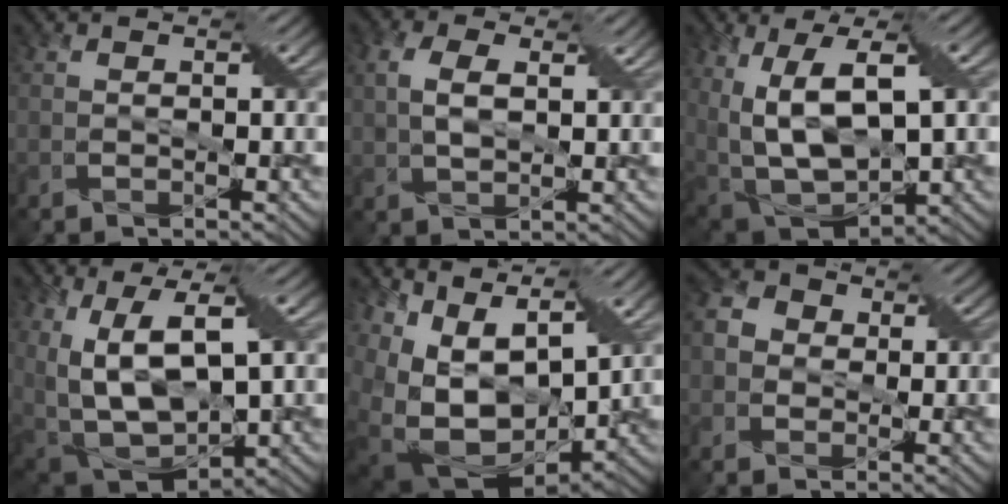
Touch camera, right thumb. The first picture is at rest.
{"total": 5.4, "force": [1.3, 3.2, 4.2], "torque": [-0.102, 0.007, 0.022]}
{"total": 14.5, "force": [2.1, 7.9, 12.0], "torque": [-0.253, -0.022, 0.060]}
{"total": 15.9, "force": [2.0, 9.1, 12.8], "torque": [-0.276, -0.028, 0.066]}
{"total": 16.6, "force": [2.5, 10.4, 12.6], "torque": [-0.261, -0.004, 0.087]}
{"total": 4.4, "force": [-0.2, 4.0, 1.8], "torque": [-0.050, 0.007, -0.007]}